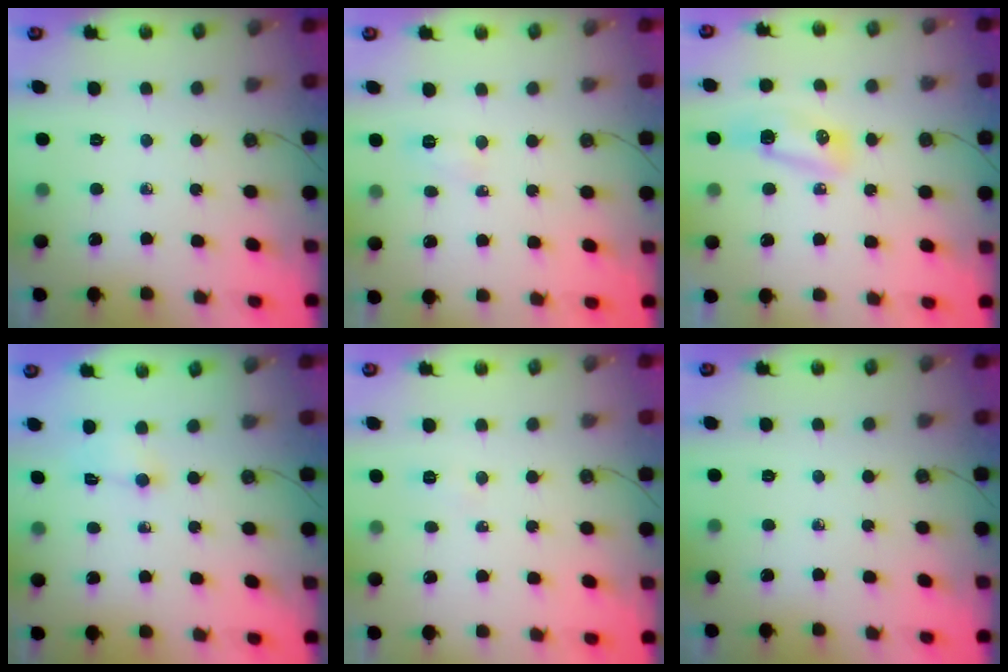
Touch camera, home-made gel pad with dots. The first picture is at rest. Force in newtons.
{"total": 3.3, "press": 3.3, "slide": 0.6}
{"total": 7.8, "press": 7.6, "slide": 1.6}
{"total": 1.9, "press": 1.7, "slide": 0.7}
{"total": 4.1, "press": 4.0, "slide": 0.4}
{"total": 0.0}